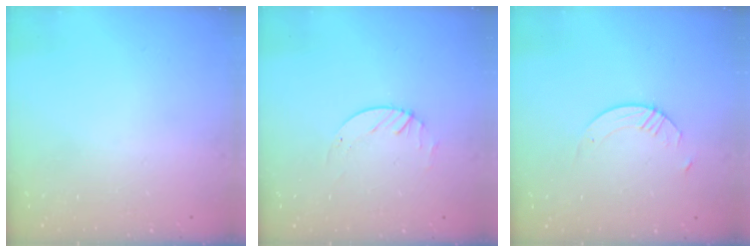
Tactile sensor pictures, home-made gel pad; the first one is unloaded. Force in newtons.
{"total": 1.7, "press": 1.7, "slide": 0.2}
{"total": 4.9, "press": 4.8, "slide": 0.5}